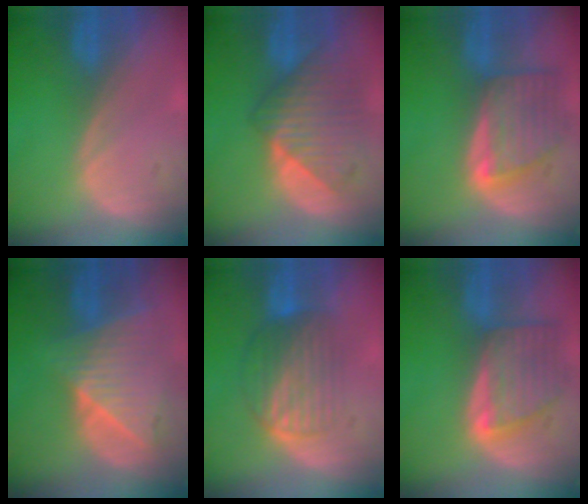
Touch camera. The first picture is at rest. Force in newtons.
{"total": 8.9, "press": 8.0, "slide": 3.7}
{"total": 8.0, "press": 7.2, "slide": 3.4}
{"total": 9.1, "press": 8.1, "slide": 4.0}
{"total": 6.6, "press": 6.3, "slide": 1.9}
{"total": 8.0, "press": 7.2, "slide": 3.4}